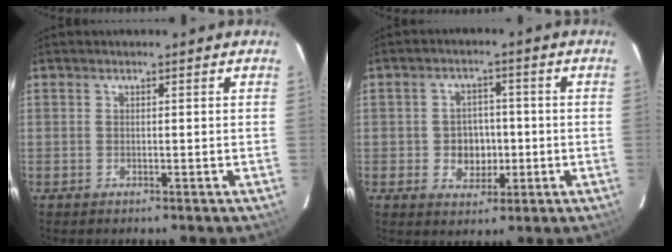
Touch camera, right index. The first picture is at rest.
{"total": 5.7, "force": [-1.1, 4.9, 2.7], "torque": [-0.055, 0.010, -0.007]}